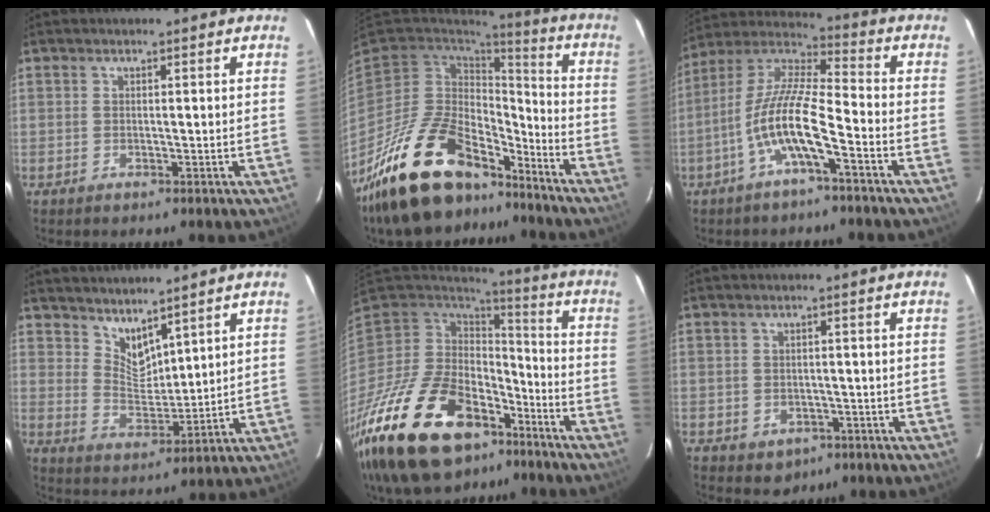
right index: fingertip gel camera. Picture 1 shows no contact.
{"total": 25.1, "force": [-17.6, 11.8, 13.4], "torque": [-0.270, 0.000, -0.283]}
{"total": 11.7, "force": [-4.9, 2.1, 10.5], "torque": [-0.214, 0.007, -0.096]}
{"total": 6.2, "force": [5.3, 2.3, 2.3], "torque": [-0.032, -0.005, 0.103]}
{"total": 28.5, "force": [-17.5, 15.7, 16.2], "torque": [-0.343, -0.027, -0.280]}
{"total": 3.9, "force": [-1.5, 3.4, 1.2], "torque": [-0.031, 0.003, -0.006]}